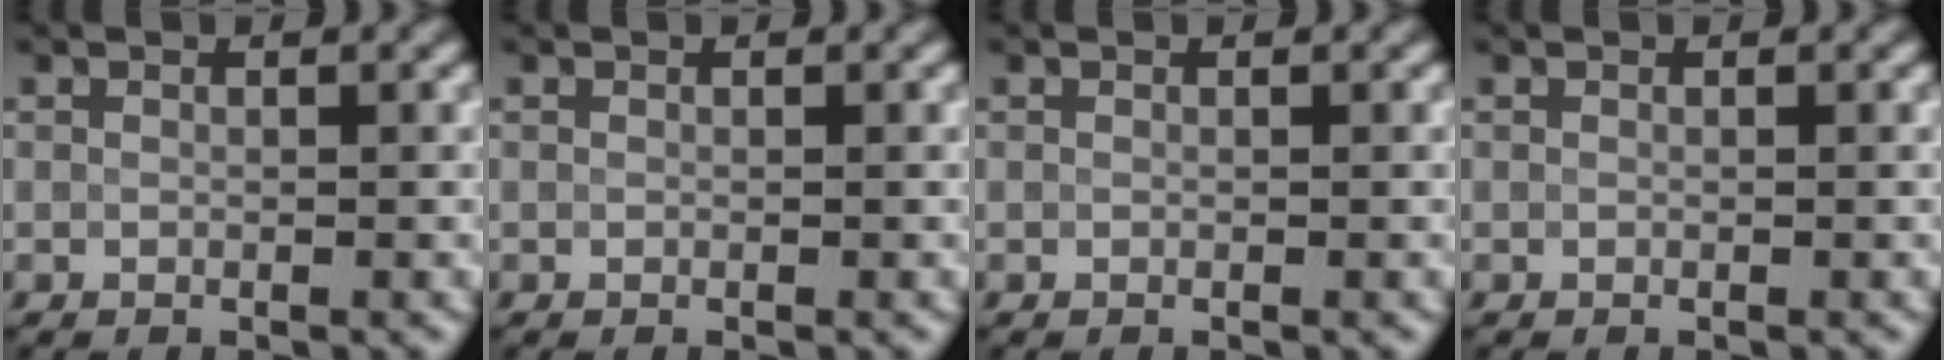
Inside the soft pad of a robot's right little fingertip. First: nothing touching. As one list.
[{"total": 0.0}, {"total": 0.0}, {"total": 0.0}]